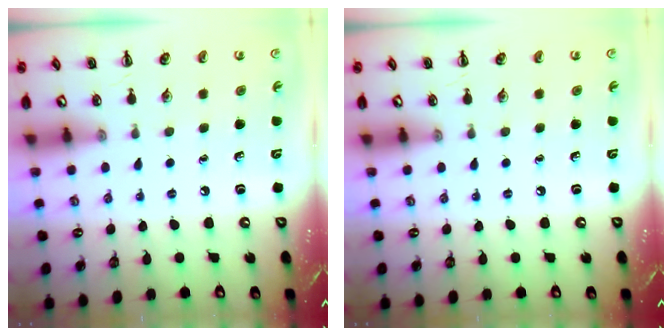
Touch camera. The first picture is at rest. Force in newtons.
{"total": 0.0}